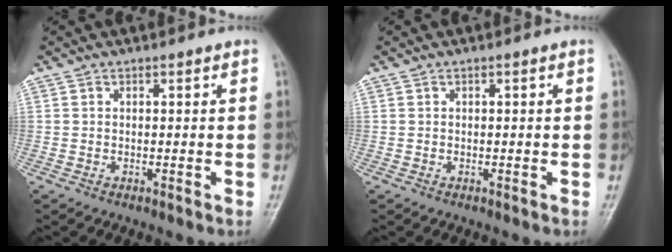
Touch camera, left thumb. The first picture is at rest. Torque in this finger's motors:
{"motor_torque": [-0.02, 0.02, -0.01, -0.01, 0.00]}